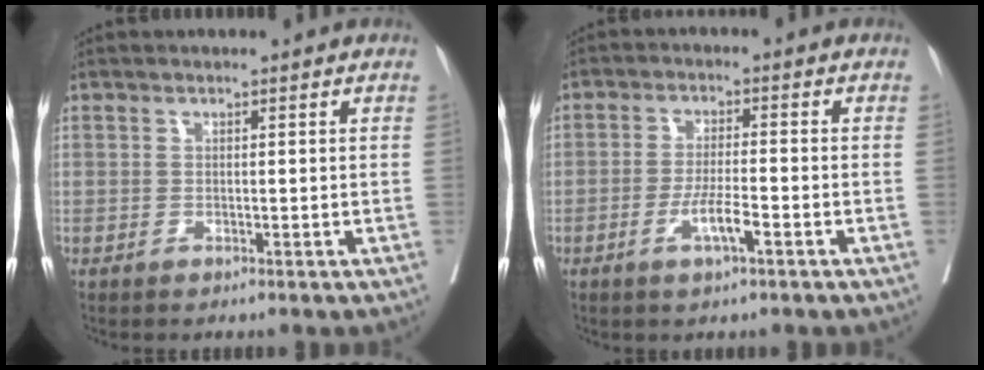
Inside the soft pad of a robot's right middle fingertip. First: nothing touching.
{"total": 6.3, "force": [-2.8, 0.6, 5.6], "torque": [-0.106, -0.006, -0.049]}